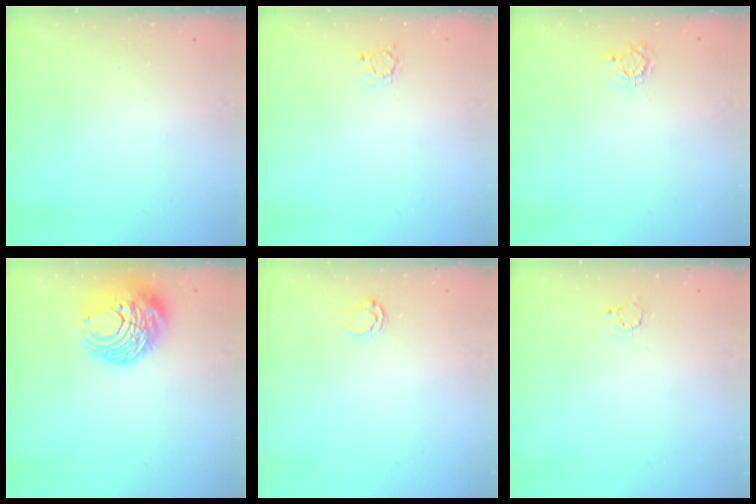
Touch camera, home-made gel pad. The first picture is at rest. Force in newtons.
{"total": 2.8, "press": 2.8, "slide": 0.3}
{"total": 3.8, "press": 3.8, "slide": 0.4}
{"total": 13.3, "press": 13.2, "slide": 1.4}
{"total": 3.4, "press": 3.4, "slide": 0.4}
{"total": 2.7, "press": 2.7, "slide": 0.2}